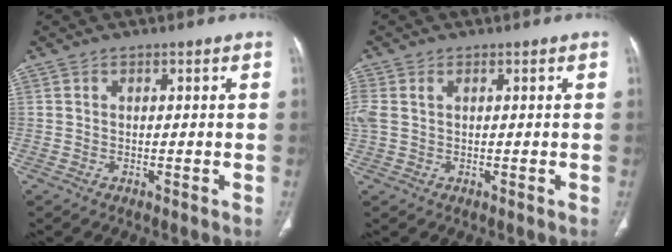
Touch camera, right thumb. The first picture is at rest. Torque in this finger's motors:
{"motor_torque": [0.06, -0.06, 0.36, 0.64, 0.18]}